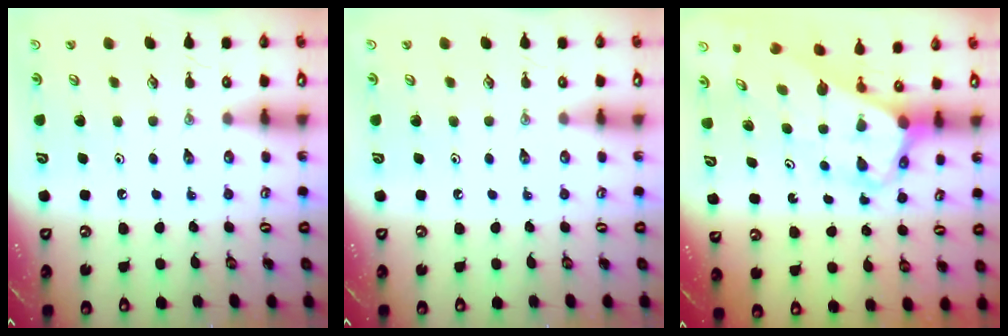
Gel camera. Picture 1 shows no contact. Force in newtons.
{"total": 0.0}
{"total": 4.2, "press": 4.2, "slide": 0.3}